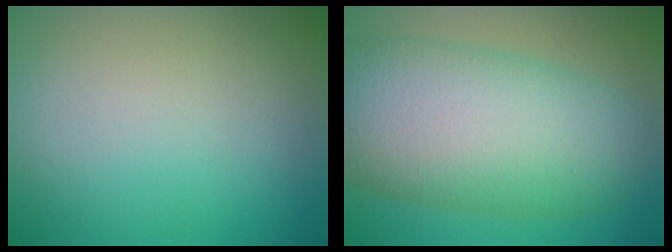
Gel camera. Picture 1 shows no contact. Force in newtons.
{"total": 12.0, "press": 12.0, "slide": 0.5}